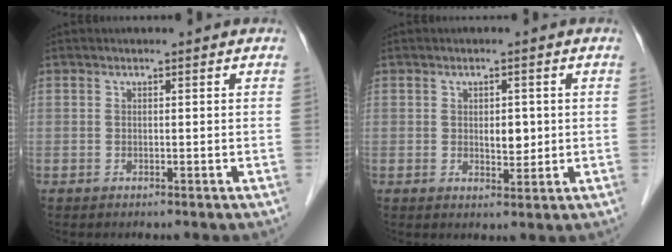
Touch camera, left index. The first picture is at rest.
{"total": 2.9, "force": [0.3, 1.6, 2.4], "torque": [-0.035, -0.003, 0.009]}